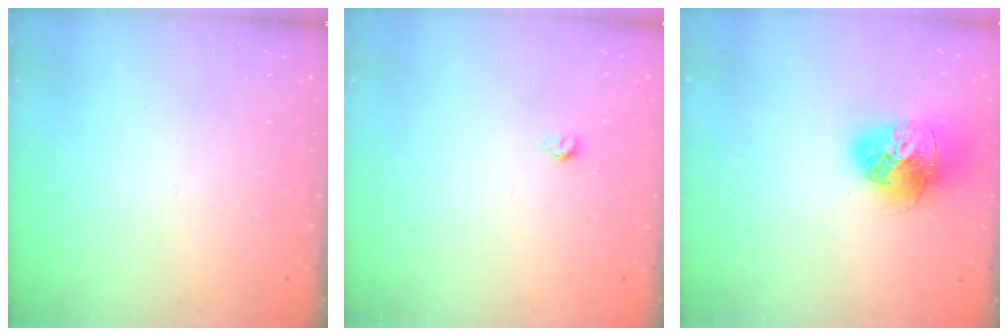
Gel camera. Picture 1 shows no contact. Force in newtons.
{"total": 3.4, "press": 3.4, "slide": 0.2}
{"total": 17.5, "press": 17.4, "slide": 1.9}